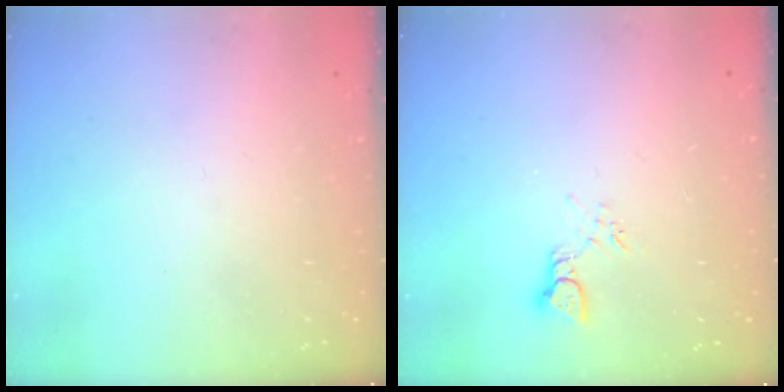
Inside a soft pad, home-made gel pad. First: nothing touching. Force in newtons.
{"total": 2.6, "press": 2.6, "slide": 0.2}